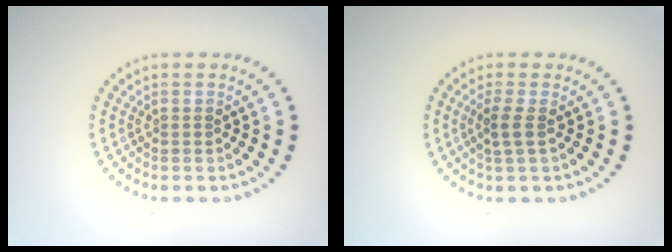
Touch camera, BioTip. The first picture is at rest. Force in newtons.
{"total": 1.6, "press": 1.3, "slide": 0.9}